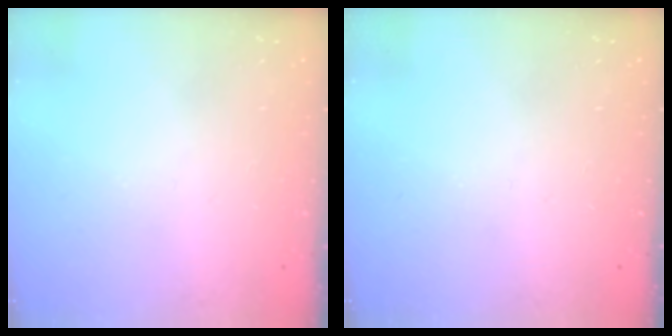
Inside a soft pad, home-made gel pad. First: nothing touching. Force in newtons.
{"total": 0.0}